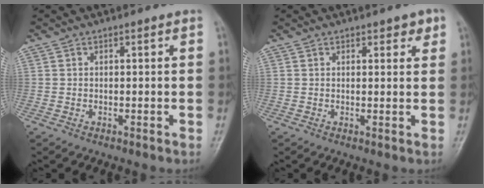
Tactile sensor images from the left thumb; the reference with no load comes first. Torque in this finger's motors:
{"motor_torque": [-0.17, 0.17, -0.18, 0.02, 0.06]}